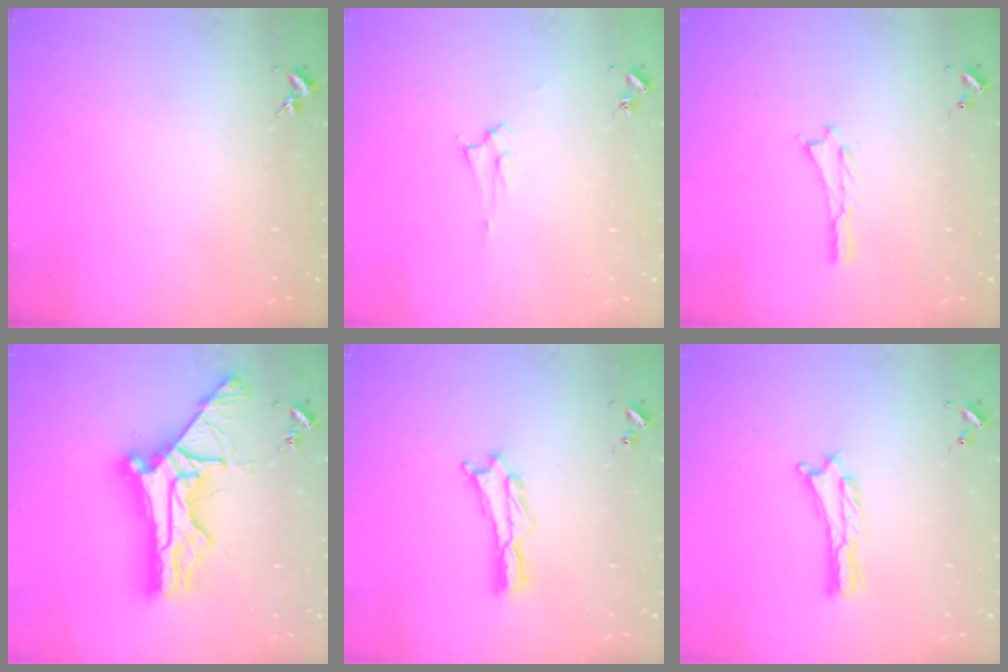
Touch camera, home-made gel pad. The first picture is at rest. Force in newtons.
{"total": 2.1, "press": 2.1, "slide": 0.2}
{"total": 0.0}
{"total": 13.3, "press": 13.2, "slide": 1.4}
{"total": 1.1, "press": 1.1, "slide": 0.2}
{"total": 0.0}